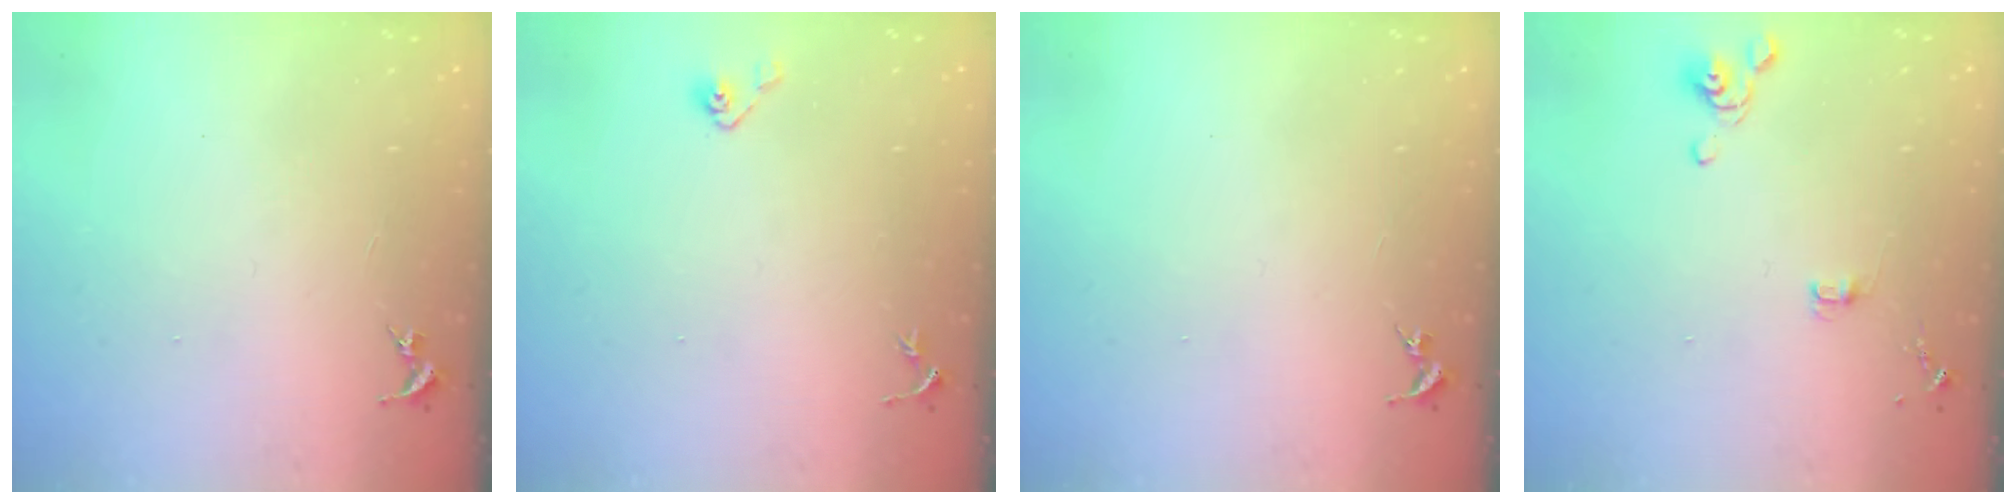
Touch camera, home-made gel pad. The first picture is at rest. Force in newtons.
{"total": 4.1, "press": 3.9, "slide": 1.2}
{"total": 0.0}
{"total": 4.1, "press": 3.9, "slide": 1.4}